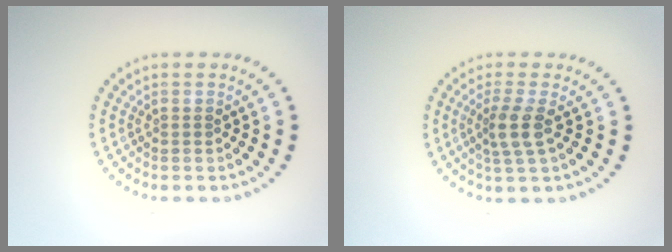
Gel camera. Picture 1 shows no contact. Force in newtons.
{"total": 2.6, "press": 2.0, "slide": 1.6}